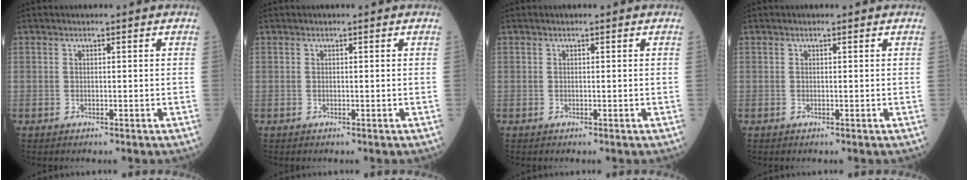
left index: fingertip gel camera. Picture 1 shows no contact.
{"total": 0.0}
{"total": 0.0}
{"total": 0.0}